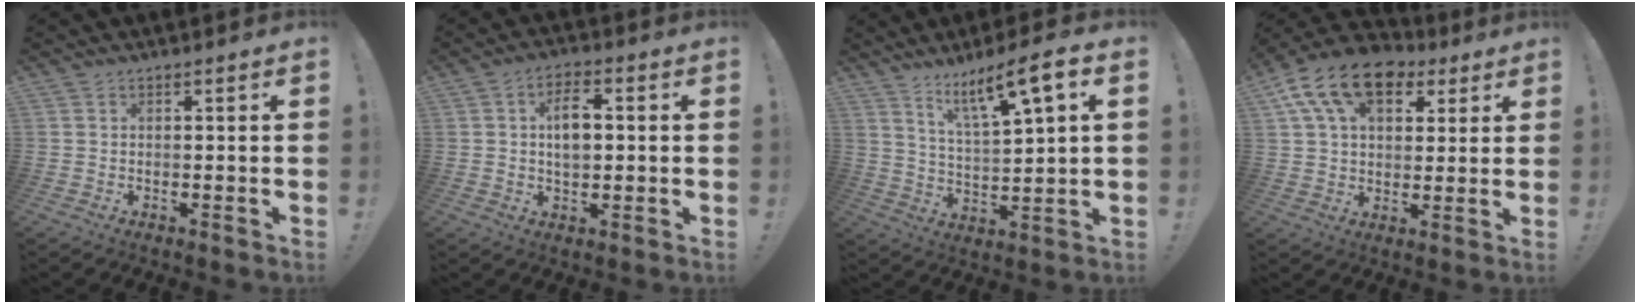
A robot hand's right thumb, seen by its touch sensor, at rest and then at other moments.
{"total": 7.9, "force": [0.9, 5.0, 6.1], "torque": [-0.086, 0.008, 0.012]}
{"total": 11.9, "force": [7.2, 1.4, 9.3], "torque": [-0.159, -0.037, 0.111]}
{"total": 16.6, "force": [7.7, 10.4, 10.4], "torque": [-0.172, -0.024, 0.140]}